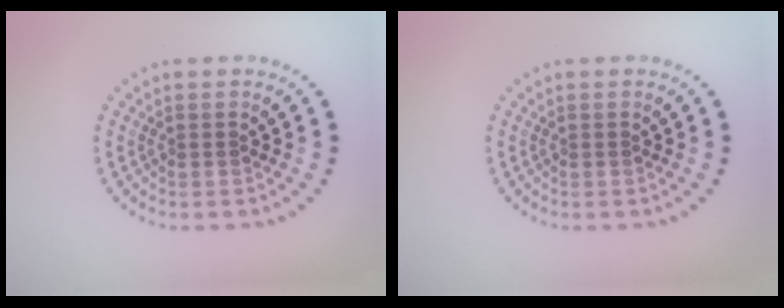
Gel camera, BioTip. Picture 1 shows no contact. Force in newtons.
{"total": 0.0}